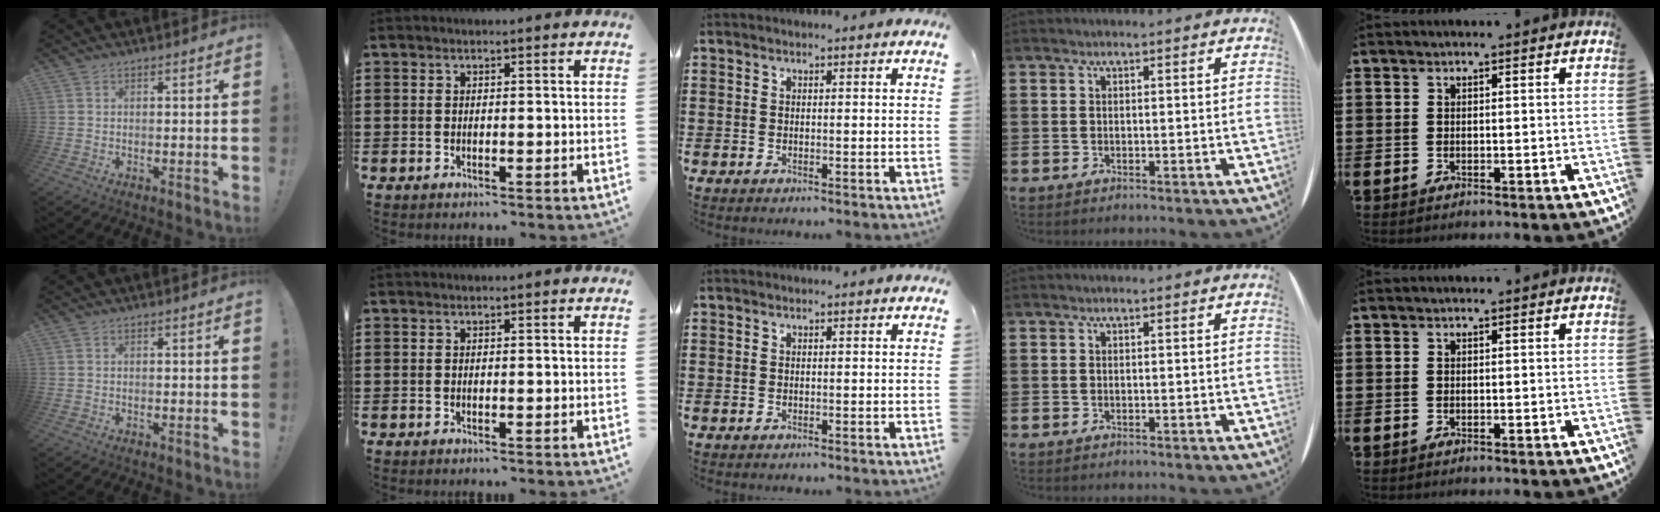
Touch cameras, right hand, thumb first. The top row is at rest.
{}